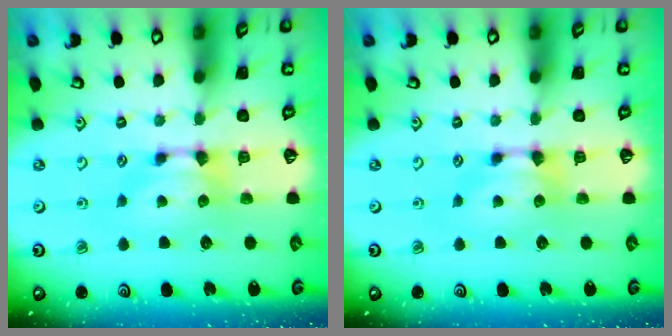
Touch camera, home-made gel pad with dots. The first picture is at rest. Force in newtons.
{"total": 0.0}